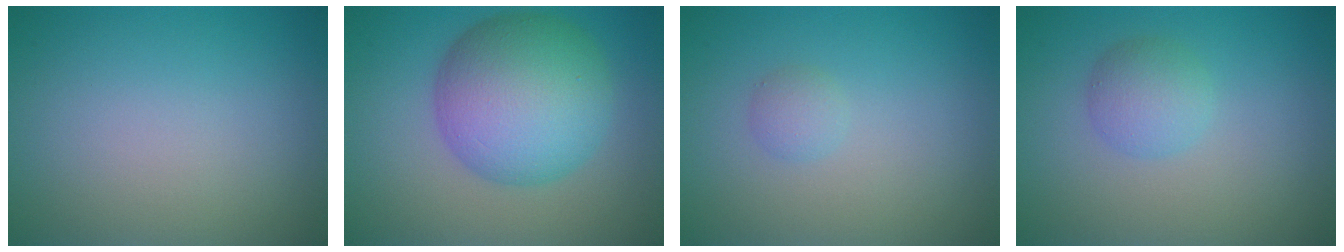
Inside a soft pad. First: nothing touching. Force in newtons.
{"total": 9.7, "press": 9.7, "slide": 0.1}
{"total": 1.1, "press": 1.1, "slide": 0.0}
{"total": 2.5, "press": 2.5, "slide": 0.1}